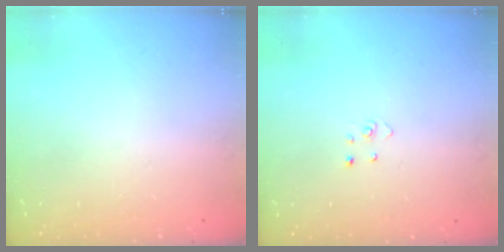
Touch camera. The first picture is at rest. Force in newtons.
{"total": 2.7, "press": 2.7, "slide": 0.3}